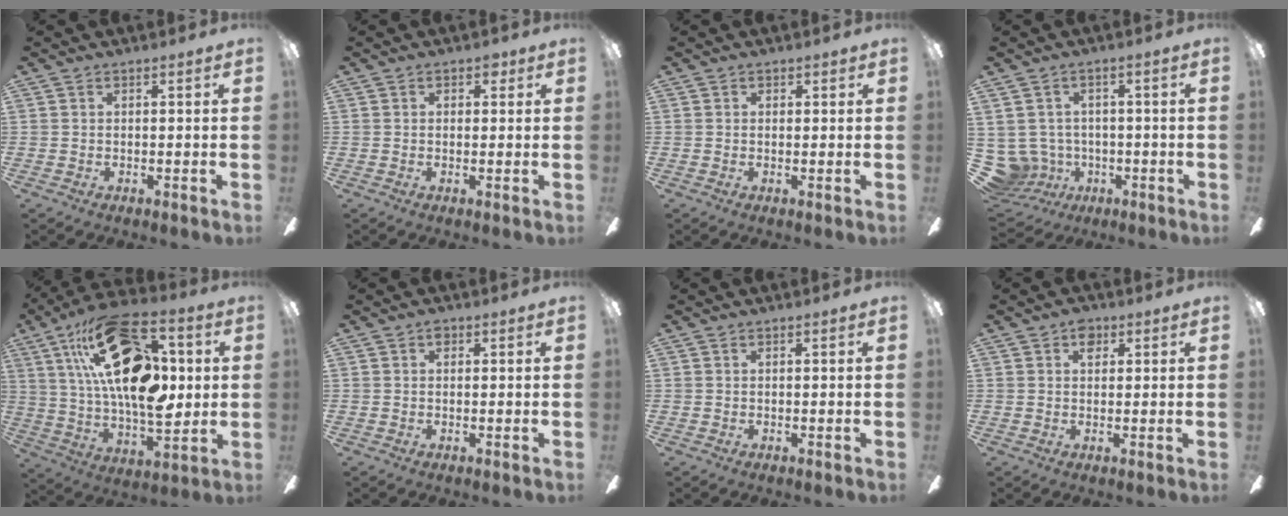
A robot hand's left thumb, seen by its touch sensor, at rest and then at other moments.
{"total": 1.9, "force": [0.7, 1.3, 1.2], "torque": [-0.007, 0.001, 0.008]}
{"total": 0.7, "force": [0.3, 0.5, 0.3], "torque": [0.002, -0.001, 0.004]}
{"total": 8.0, "force": [-0.5, 7.7, 2.1], "torque": [-0.095, -0.004, -0.007]}
{"total": 28.0, "force": [9.3, 14.0, 22.4], "torque": [-0.386, -0.033, 0.156]}
{"total": 1.1, "force": [0.4, 0.8, 0.6], "torque": [-0.005, 0.002, 0.005]}
{"total": 0.0}
{"total": 2.9, "force": [1.3, 2.0, 1.6], "torque": [-0.010, -0.002, 0.018]}